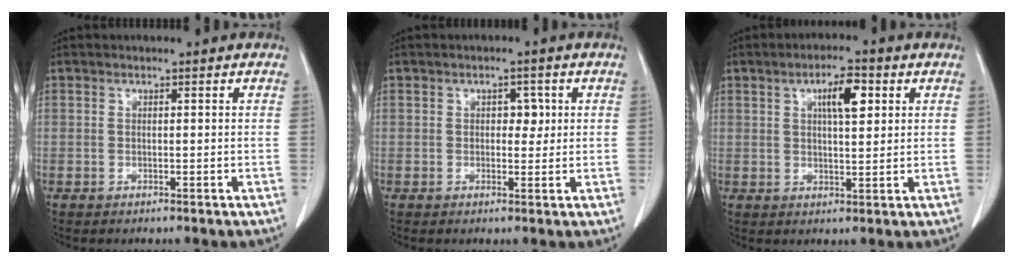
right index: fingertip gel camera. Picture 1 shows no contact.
{"total": 2.4, "force": [0.5, 1.5, 1.8], "torque": [-0.019, 0.005, 0.005]}
{"total": 5.8, "force": [2.2, 1.6, 5.1], "torque": [-0.087, 0.006, 0.035]}